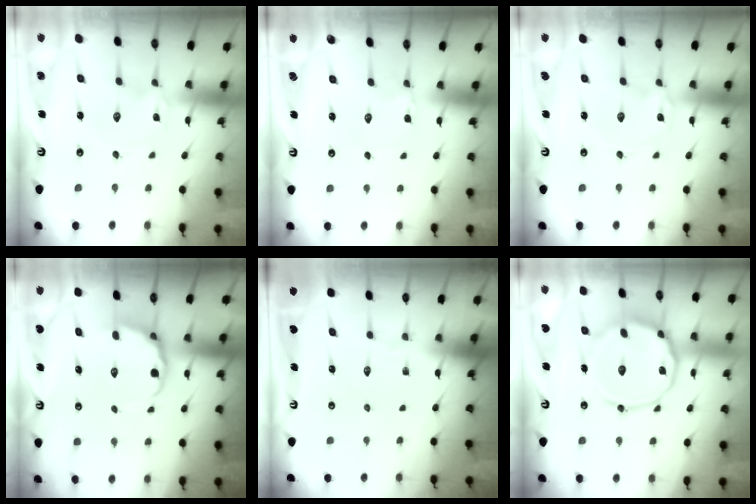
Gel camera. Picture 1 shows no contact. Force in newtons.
{"total": 1.9, "press": 1.9, "slide": 0.2}
{"total": 0.0}
{"total": 7.5, "press": 6.9, "slide": 2.9}
{"total": 0.0}
{"total": 15.8, "press": 15.7, "slide": 1.2}